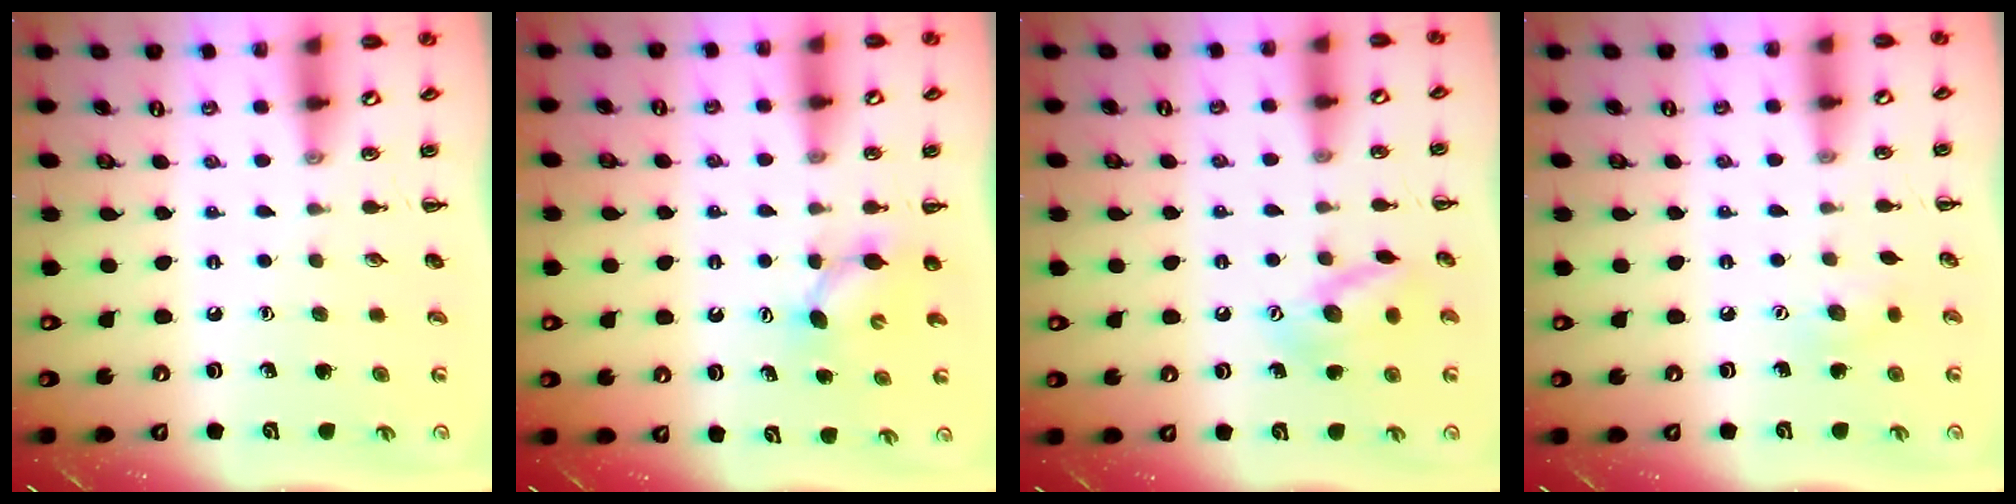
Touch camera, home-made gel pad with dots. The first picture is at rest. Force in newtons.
{"total": 4.8, "press": 4.7, "slide": 1.1}
{"total": 11.6, "press": 11.6, "slide": 0.8}
{"total": 5.7, "press": 5.5, "slide": 1.4}